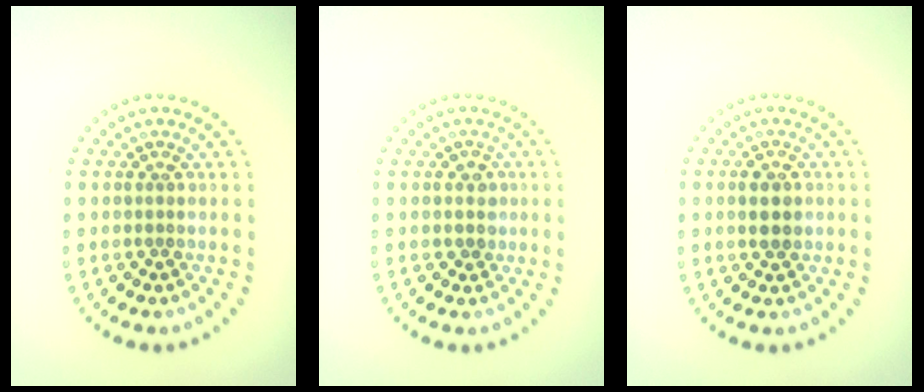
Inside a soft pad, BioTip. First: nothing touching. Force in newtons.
{"total": 1.4, "press": 1.2, "slide": 0.6}
{"total": 2.7, "press": 2.7, "slide": 0.2}